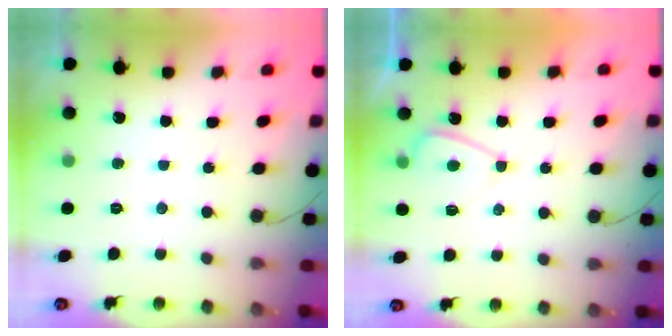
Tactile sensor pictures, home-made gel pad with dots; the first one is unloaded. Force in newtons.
{"total": 4.4, "press": 4.4, "slide": 0.5}